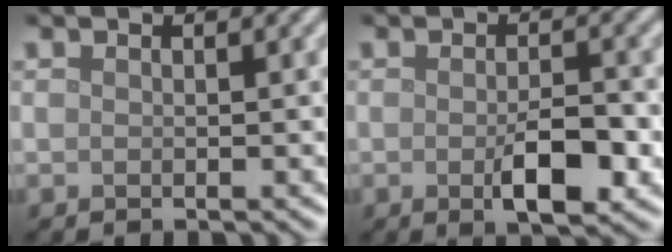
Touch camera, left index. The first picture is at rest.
{"total": 4.2, "force": [-1.3, 1.5, 3.8], "torque": [-0.061, -0.006, -0.019]}